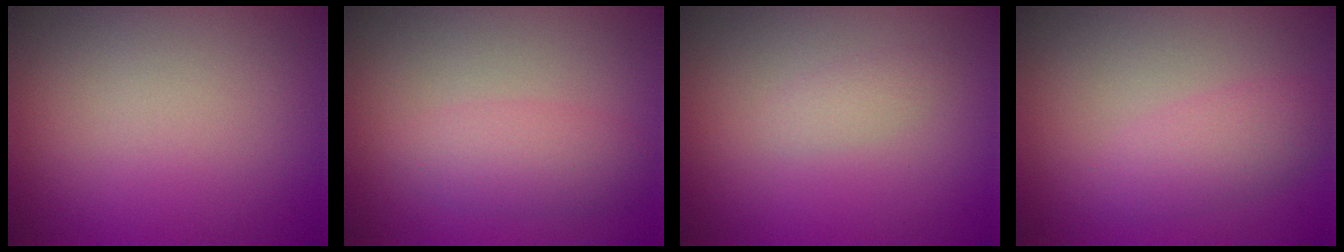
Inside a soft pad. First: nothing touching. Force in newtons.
{"total": 2.4, "press": 2.4, "slide": 0.3}
{"total": 1.0, "press": 1.0, "slide": 0.1}
{"total": 2.4, "press": 2.4, "slide": 0.1}